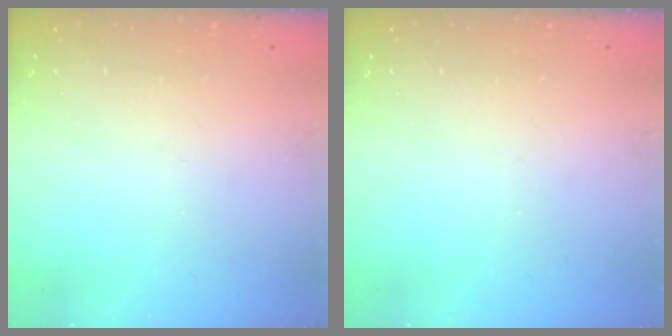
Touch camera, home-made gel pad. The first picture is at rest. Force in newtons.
{"total": 0.0}